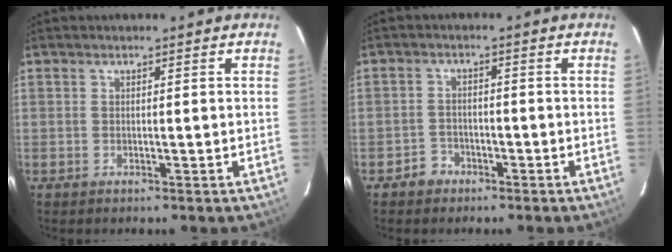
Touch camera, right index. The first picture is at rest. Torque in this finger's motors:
{"motor_torque": [-0.36, -0.15, -0.29, -0.13]}